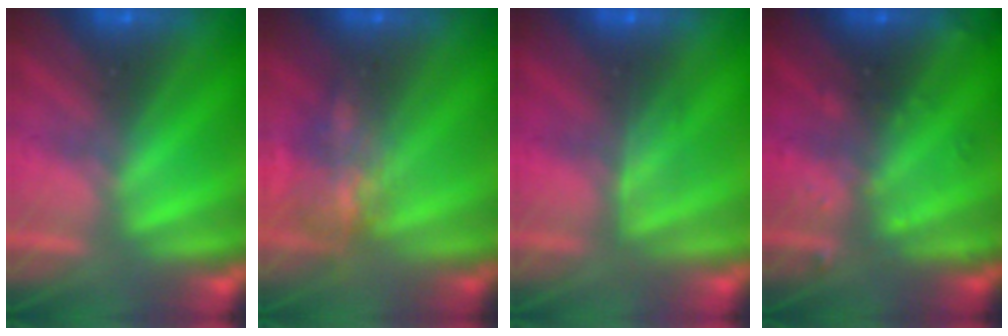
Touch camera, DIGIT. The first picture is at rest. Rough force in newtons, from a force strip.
{"total": 7.0}
{"total": 2.4}
{"total": 2.4}